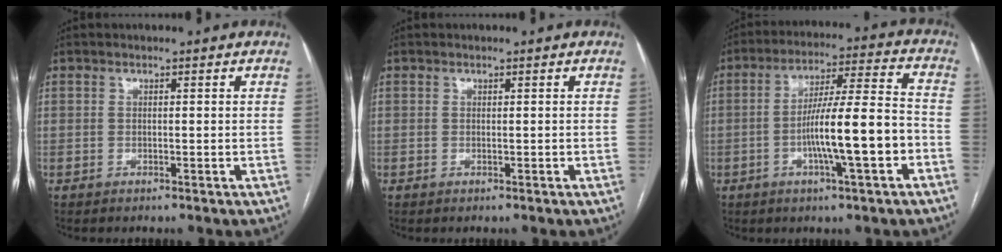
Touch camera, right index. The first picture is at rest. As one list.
[{"total": 0.0}, {"total": 12.7, "force": [-3.8, 0.6, 12.1], "torque": [-0.208, 0.011, -0.063]}]